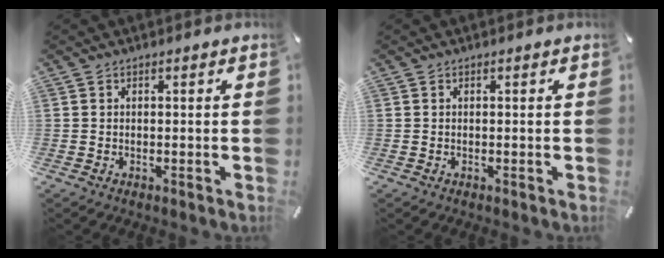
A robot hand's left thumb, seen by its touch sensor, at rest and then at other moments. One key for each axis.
{"total": 0.0}